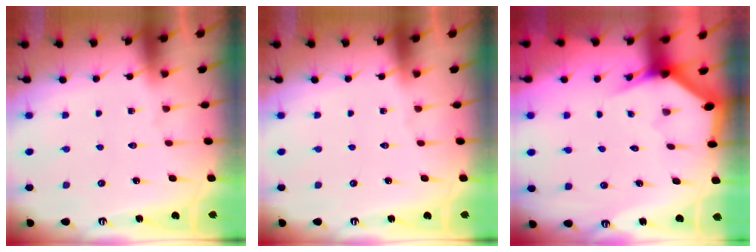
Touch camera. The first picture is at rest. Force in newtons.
{"total": 0.0}
{"total": 2.9, "press": 2.9, "slide": 0.0}